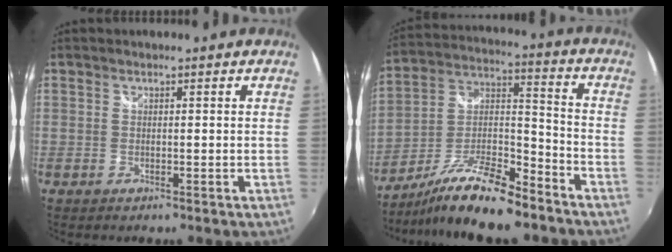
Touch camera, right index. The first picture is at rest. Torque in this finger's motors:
{"motor_torque": [1.14, -1.00, 0.61, 0.12]}